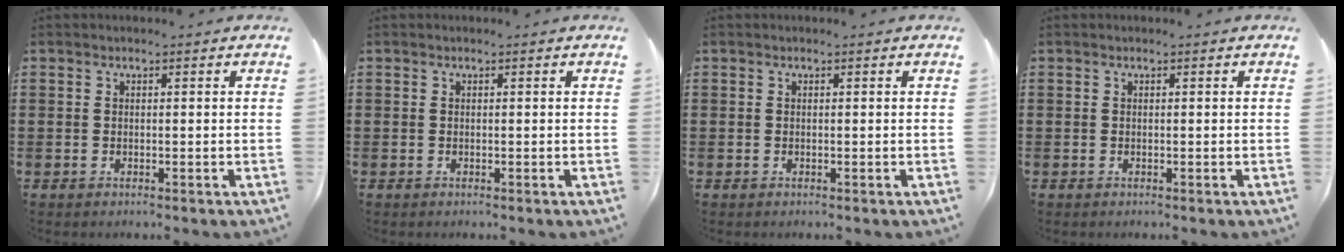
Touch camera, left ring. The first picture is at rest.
{"total": 0.0}
{"total": 0.0}
{"total": 0.0}